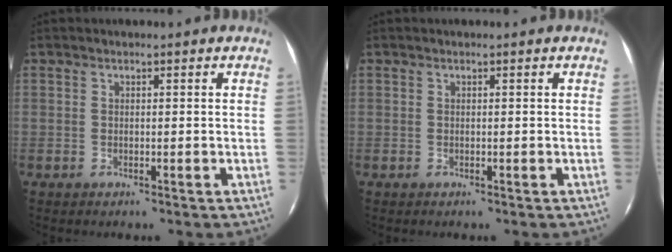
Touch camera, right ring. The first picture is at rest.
{"total": 0.0}